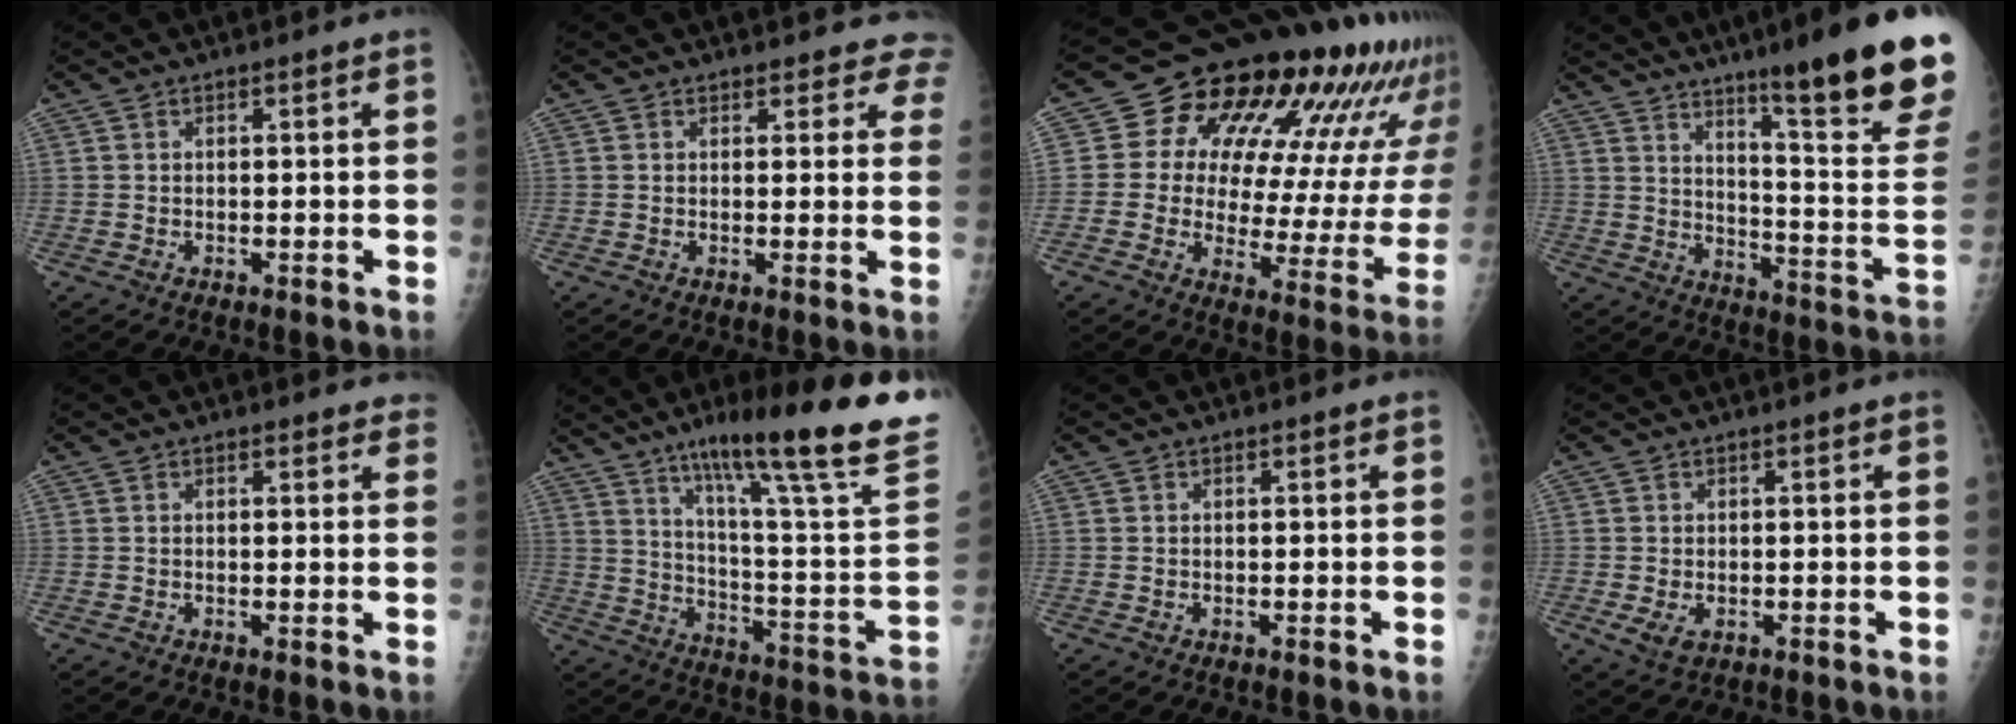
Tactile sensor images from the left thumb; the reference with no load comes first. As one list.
[{"total": 6.1, "force": [5.5, 2.6, 0.5], "torque": [0.045, -0.021, 0.035]}, {"total": 24.9, "force": [13.5, 11.5, 17.5], "torque": [-0.207, -0.027, 0.177]}, {"total": 24.2, "force": [15.5, 1.7, 18.5], "torque": [-0.230, -0.087, 0.223]}, {"total": 4.1, "force": [3.7, 1.3, 1.0], "torque": [0.014, -0.012, 0.027]}, {"total": 28.4, "force": [18.9, 2.7, 21.0], "torque": [-0.301, -0.078, 0.281]}, {"total": 0.0}, {"total": 3.0, "force": [-0.1, 1.7, 2.5], "torque": [-0.041, -0.004, 0.008]}]